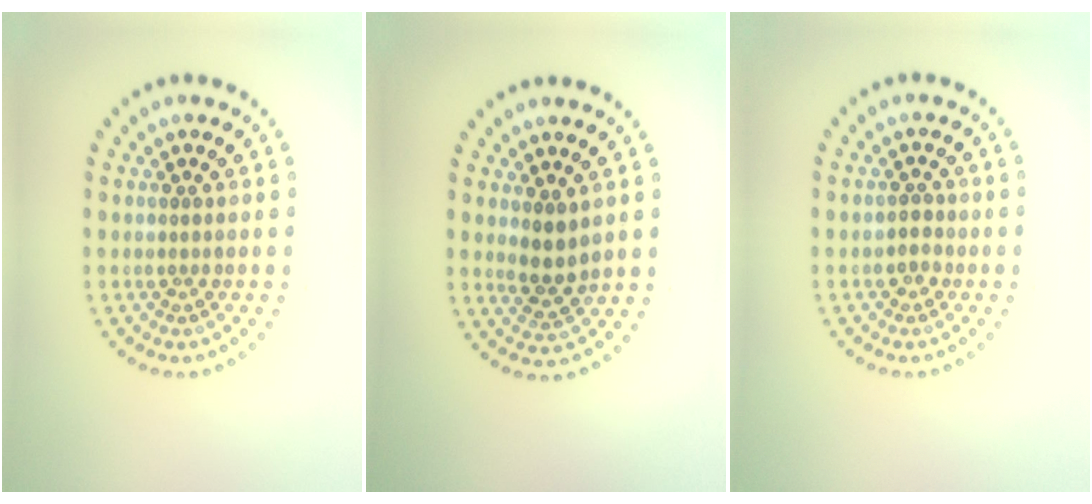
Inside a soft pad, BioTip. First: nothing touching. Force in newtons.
{"total": 2.2, "press": 2.1, "slide": 0.8}
{"total": 1.3, "press": 1.2, "slide": 0.4}